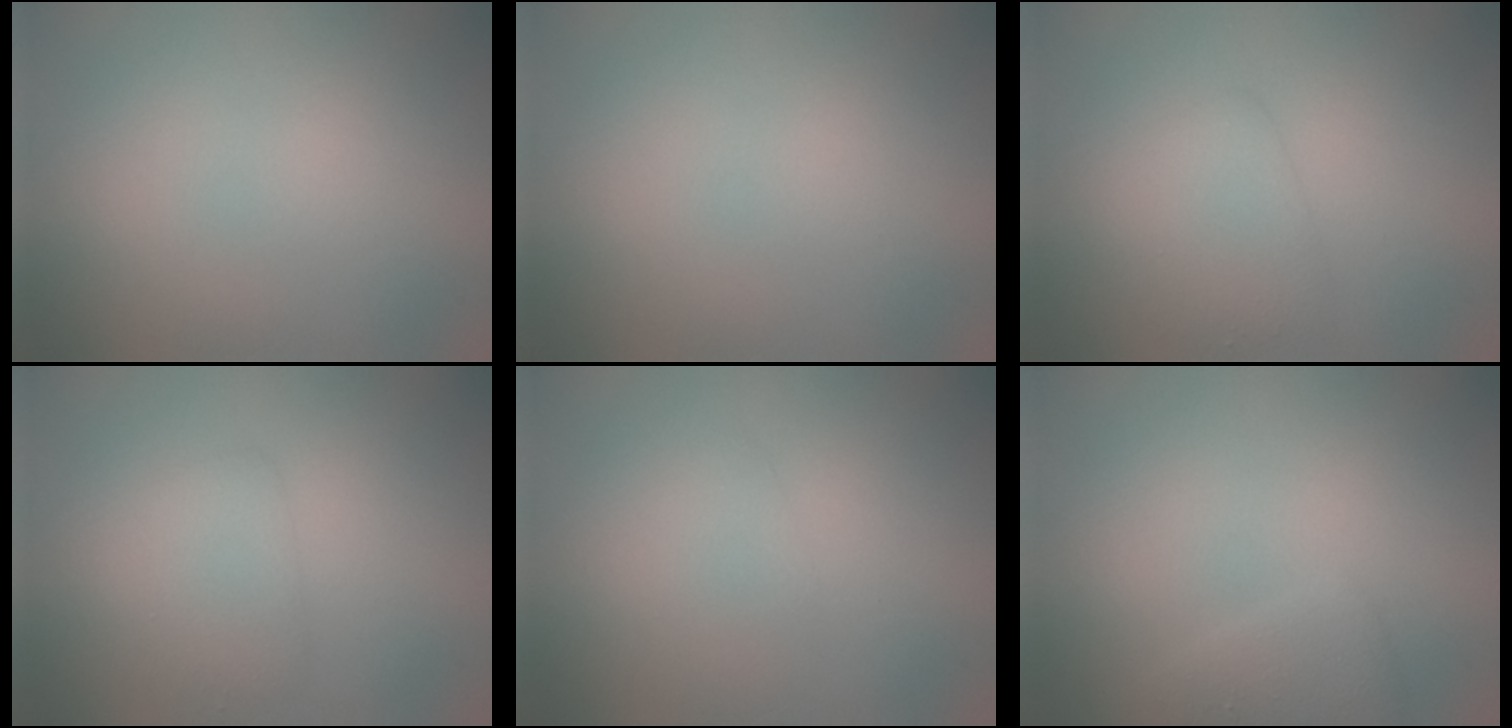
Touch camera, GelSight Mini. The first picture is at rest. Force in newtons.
{"total": 0.0}
{"total": 2.6, "press": 2.6, "slide": 0.1}
{"total": 2.3, "press": 2.3, "slide": 0.1}
{"total": 0.9, "press": 0.9, "slide": 0.0}
{"total": 2.0, "press": 2.0, "slide": 0.2}